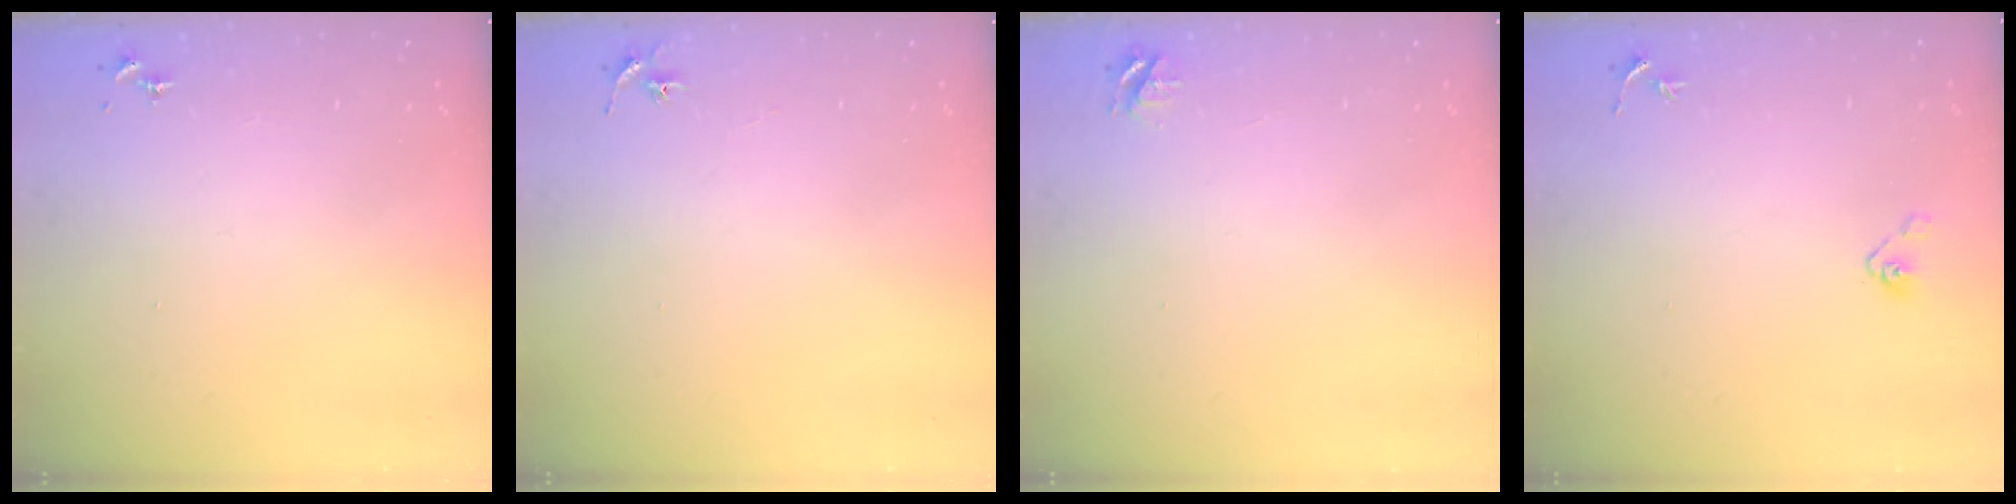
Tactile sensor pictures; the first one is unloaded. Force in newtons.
{"total": 2.9, "press": 2.9, "slide": 0.3}
{"total": 4.2, "press": 4.1, "slide": 0.5}
{"total": 4.1, "press": 3.7, "slide": 1.7}